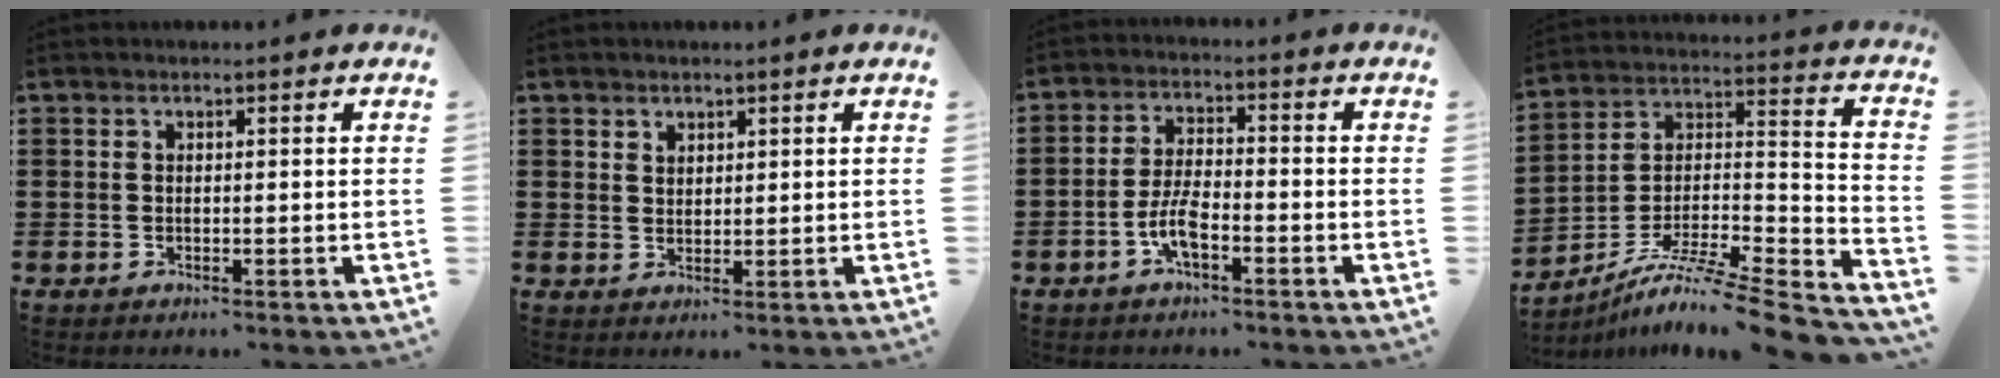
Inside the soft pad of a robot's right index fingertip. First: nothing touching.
{"total": 1.9, "force": [1.6, 1.1, 0.0], "torque": [-0.004, 0.004, 0.032]}
{"total": 5.5, "force": [-2.6, 2.0, 4.4], "torque": [-0.109, -0.001, -0.057]}
{"total": 8.6, "force": [-6.4, 1.1, 5.7], "torque": [-0.099, -0.005, -0.126]}